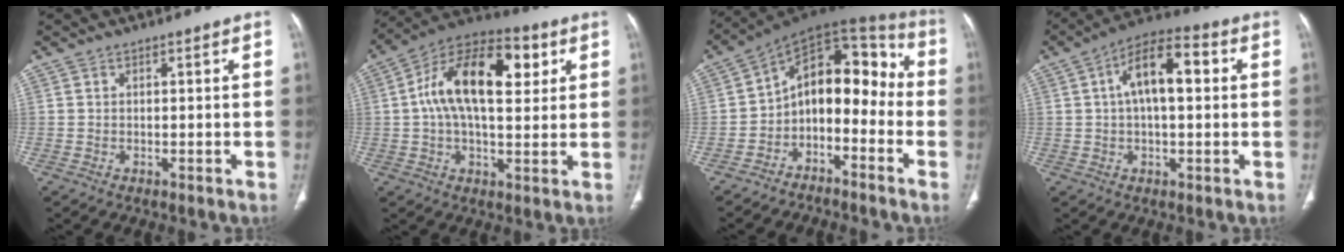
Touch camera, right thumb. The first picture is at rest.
{"total": 19.5, "force": [4.6, 10.0, 16.1], "torque": [-0.247, 0.019, 0.062]}
{"total": 14.8, "force": [-4.1, 9.4, 10.7], "torque": [-0.118, 0.097, -0.078]}
{"total": 11.6, "force": [2.1, 5.3, 10.0], "torque": [-0.166, 0.030, 0.026]}